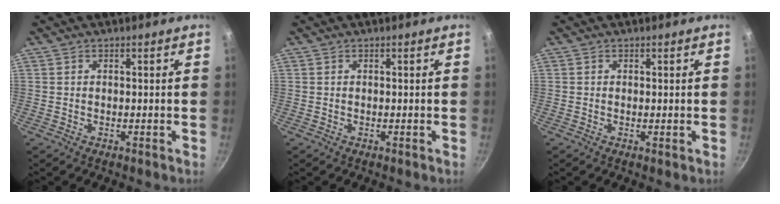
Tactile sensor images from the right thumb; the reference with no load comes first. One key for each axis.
{"total": 0.0}
{"total": 0.0}